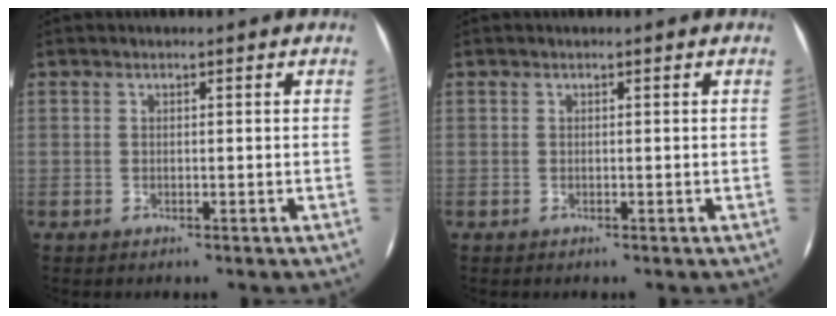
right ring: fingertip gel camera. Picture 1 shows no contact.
{"total": 0.0}